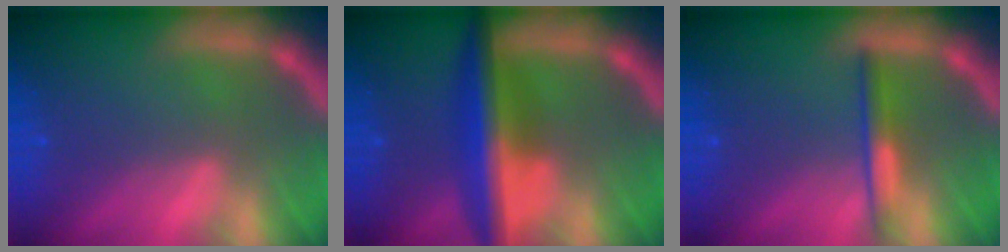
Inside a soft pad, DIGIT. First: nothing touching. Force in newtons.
{"total": 7.1}
{"total": 2.4}